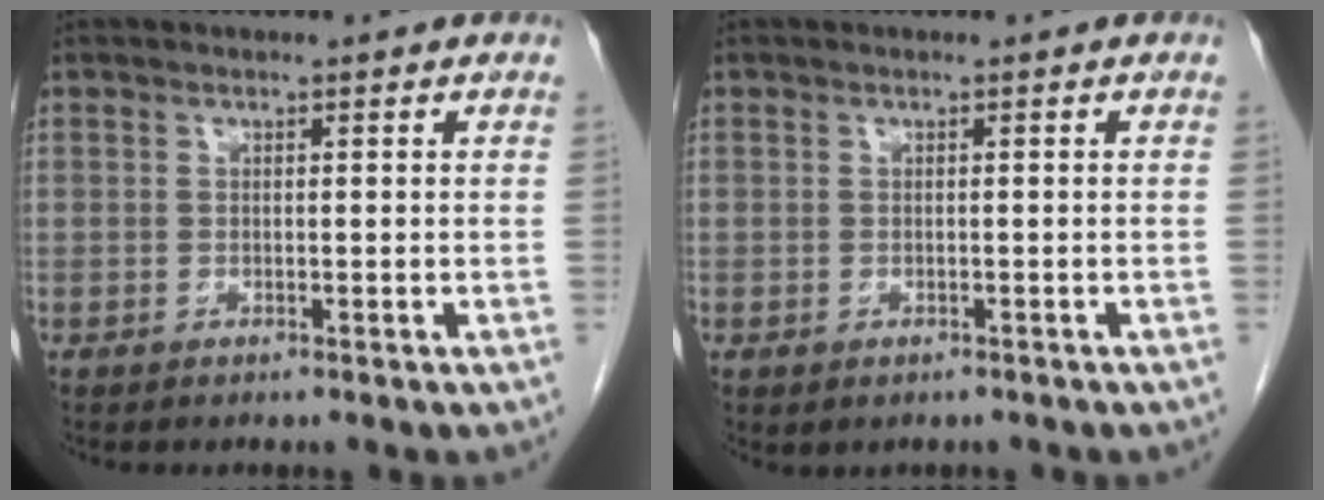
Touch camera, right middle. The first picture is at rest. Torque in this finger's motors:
{"motor_torque": [1.08, -1.06, 0.07, 0.02]}